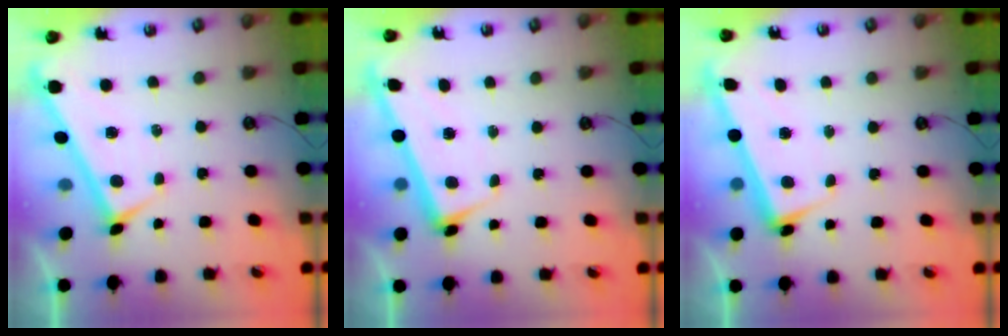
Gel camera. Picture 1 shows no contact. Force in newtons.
{"total": 2.9, "press": 2.9, "slide": 0.4}
{"total": 2.7, "press": 2.6, "slide": 0.8}